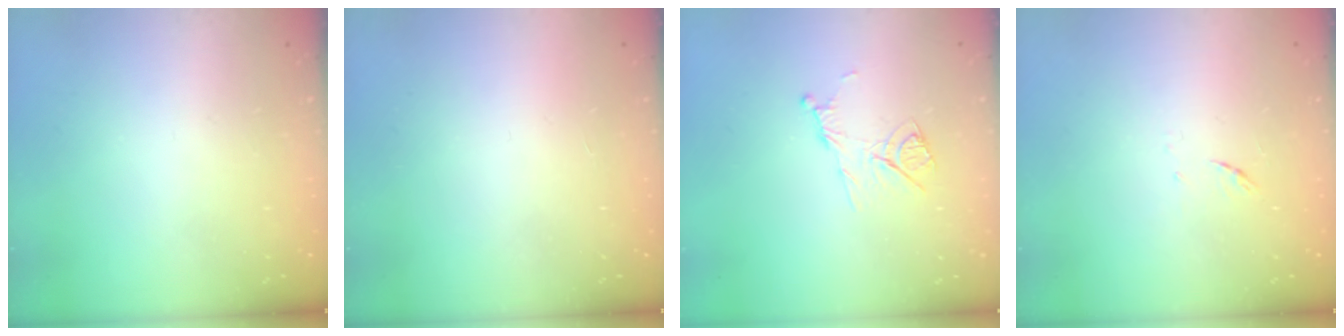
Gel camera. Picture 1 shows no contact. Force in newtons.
{"total": 1.7, "press": 1.6, "slide": 0.1}
{"total": 9.2, "press": 9.2, "slide": 0.2}
{"total": 4.8, "press": 4.6, "slide": 1.3}